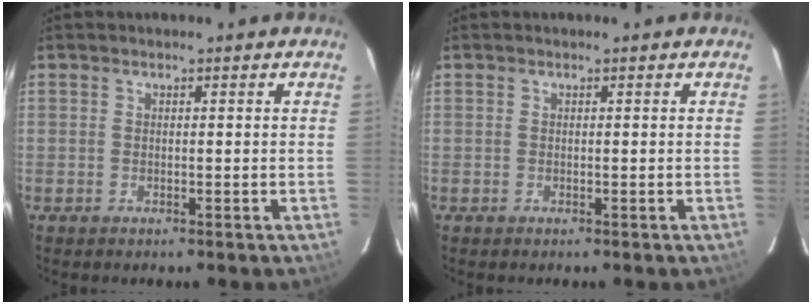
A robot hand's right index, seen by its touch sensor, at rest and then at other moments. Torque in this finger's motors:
{"motor_torque": [0.00, 0.00, 0.04, 0.00]}